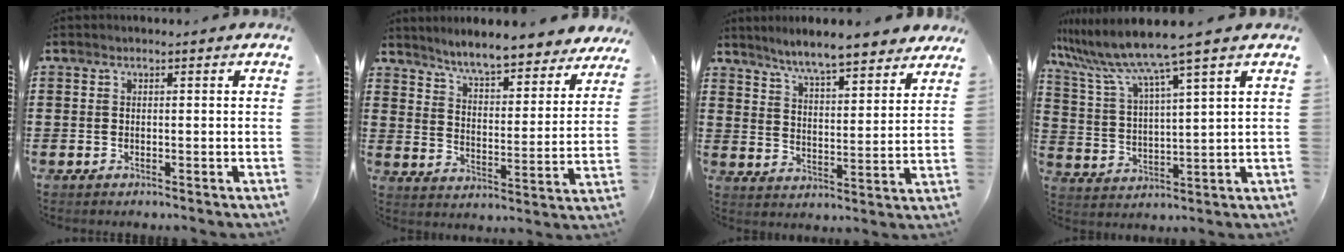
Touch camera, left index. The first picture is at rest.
{"total": 6.3, "force": [6.0, -0.3, 1.9], "torque": [-0.063, -0.043, 0.100]}
{"total": 6.4, "force": [6.1, 0.0, 2.1], "torque": [-0.066, -0.034, 0.103]}
{"total": 8.5, "force": [7.0, -0.8, 4.8], "torque": [-0.120, -0.045, 0.115]}